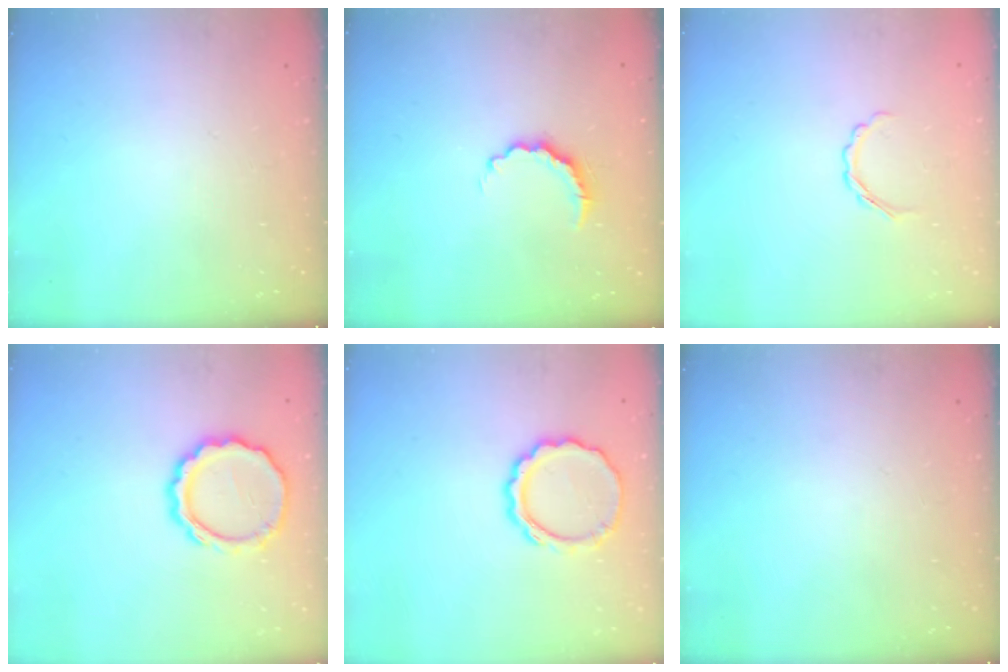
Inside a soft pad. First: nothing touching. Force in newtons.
{"total": 5.2, "press": 5.1, "slide": 0.8}
{"total": 3.1, "press": 3.0, "slide": 0.8}
{"total": 10.3, "press": 10.2, "slide": 1.7}
{"total": 9.0, "press": 9.0, "slide": 1.2}
{"total": 0.0}